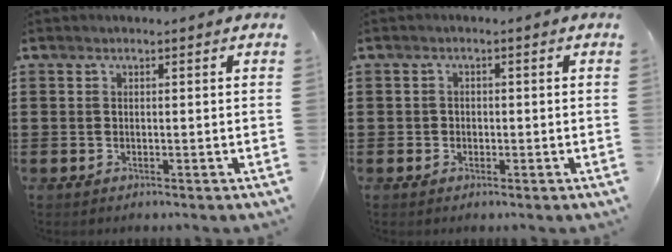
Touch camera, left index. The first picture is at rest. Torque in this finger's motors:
{"motor_torque": [-0.32, 0.60, -0.02, -0.01]}